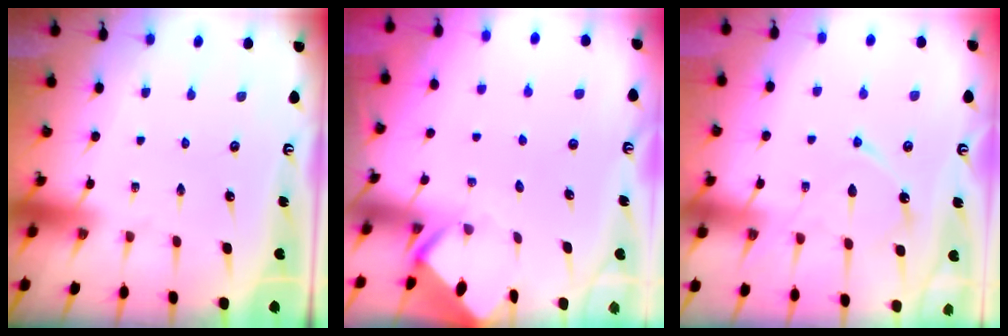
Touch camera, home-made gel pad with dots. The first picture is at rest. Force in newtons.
{"total": 3.4, "press": 3.4, "slide": 0.1}
{"total": 11.0, "press": 11.0, "slide": 1.2}